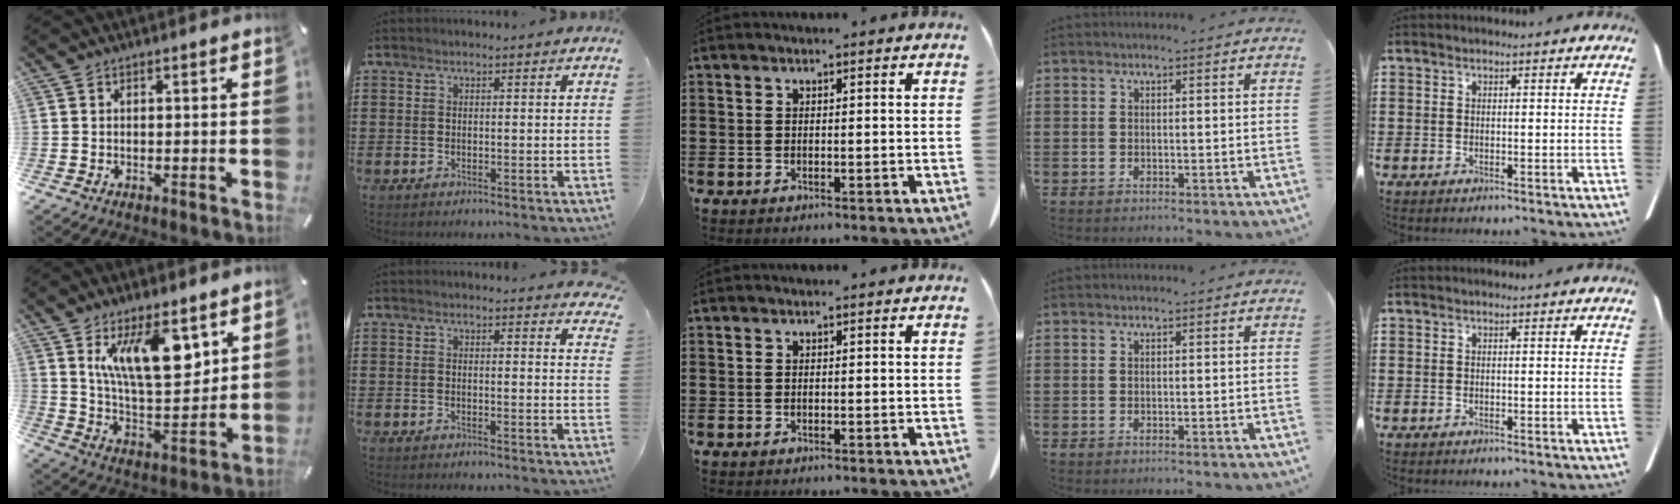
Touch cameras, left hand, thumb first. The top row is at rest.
{"thumb": {"total": 16.9, "force": [8.5, 7.4, 12.6], "torque": [-0.224, -0.035, 0.141]}, "index": {"total": 1.9, "force": [1.8, 0.2, 0.3], "torque": [-0.002, -0.004, 0.034]}}